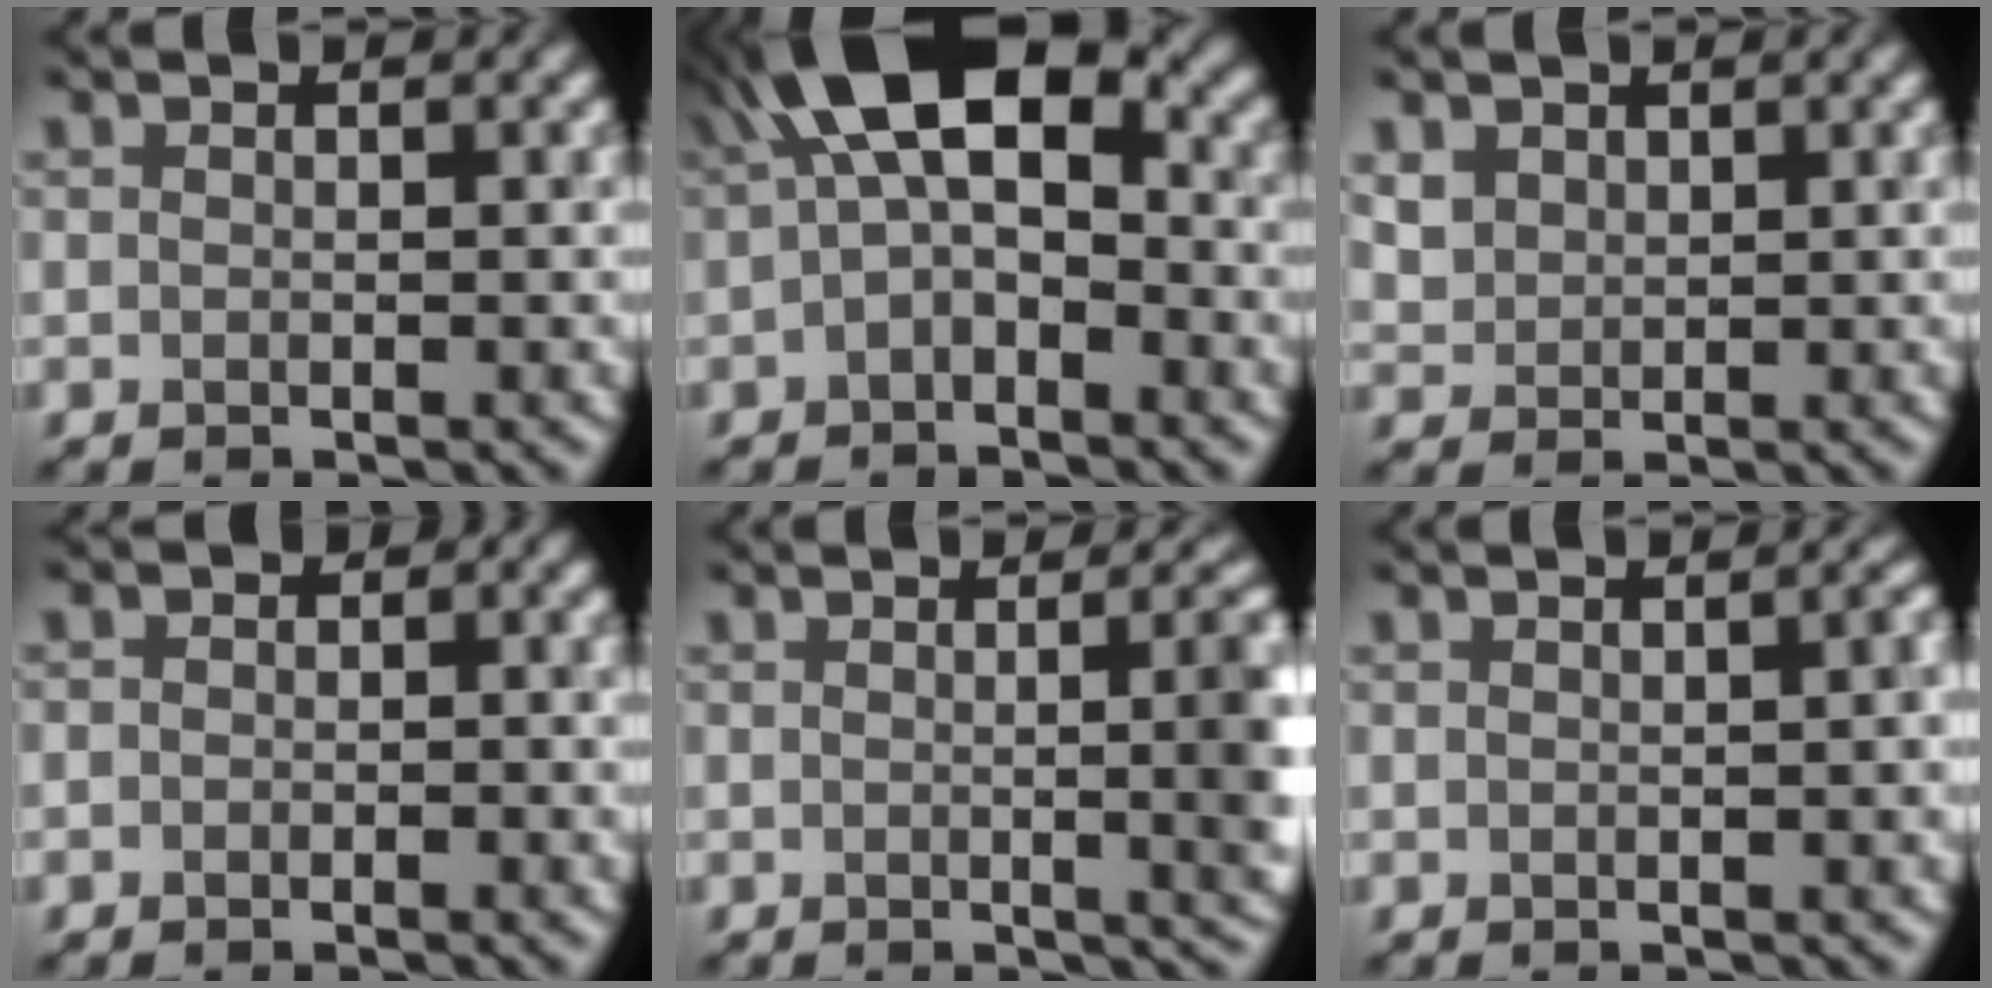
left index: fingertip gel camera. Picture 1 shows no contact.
{"total": 9.4, "force": [1.5, 4.5, 8.1], "torque": [-0.135, 0.037, 0.007]}
{"total": 1.6, "force": [0.8, 1.4, 0.1], "torque": [-0.005, 0.004, 0.020]}
{"total": 1.4, "force": [-0.7, 1.0, 0.7], "torque": [-0.007, 0.002, -0.010]}
{"total": 7.1, "force": [-0.2, 2.8, 6.5], "torque": [-0.046, 0.009, -0.005]}
{"total": 2.7, "force": [-0.1, 1.4, 2.3], "torque": [-0.005, 0.017, -0.012]}